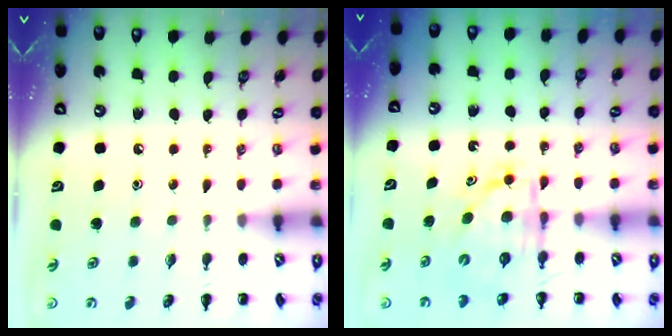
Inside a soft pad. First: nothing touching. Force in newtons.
{"total": 6.3, "press": 6.2, "slide": 0.9}